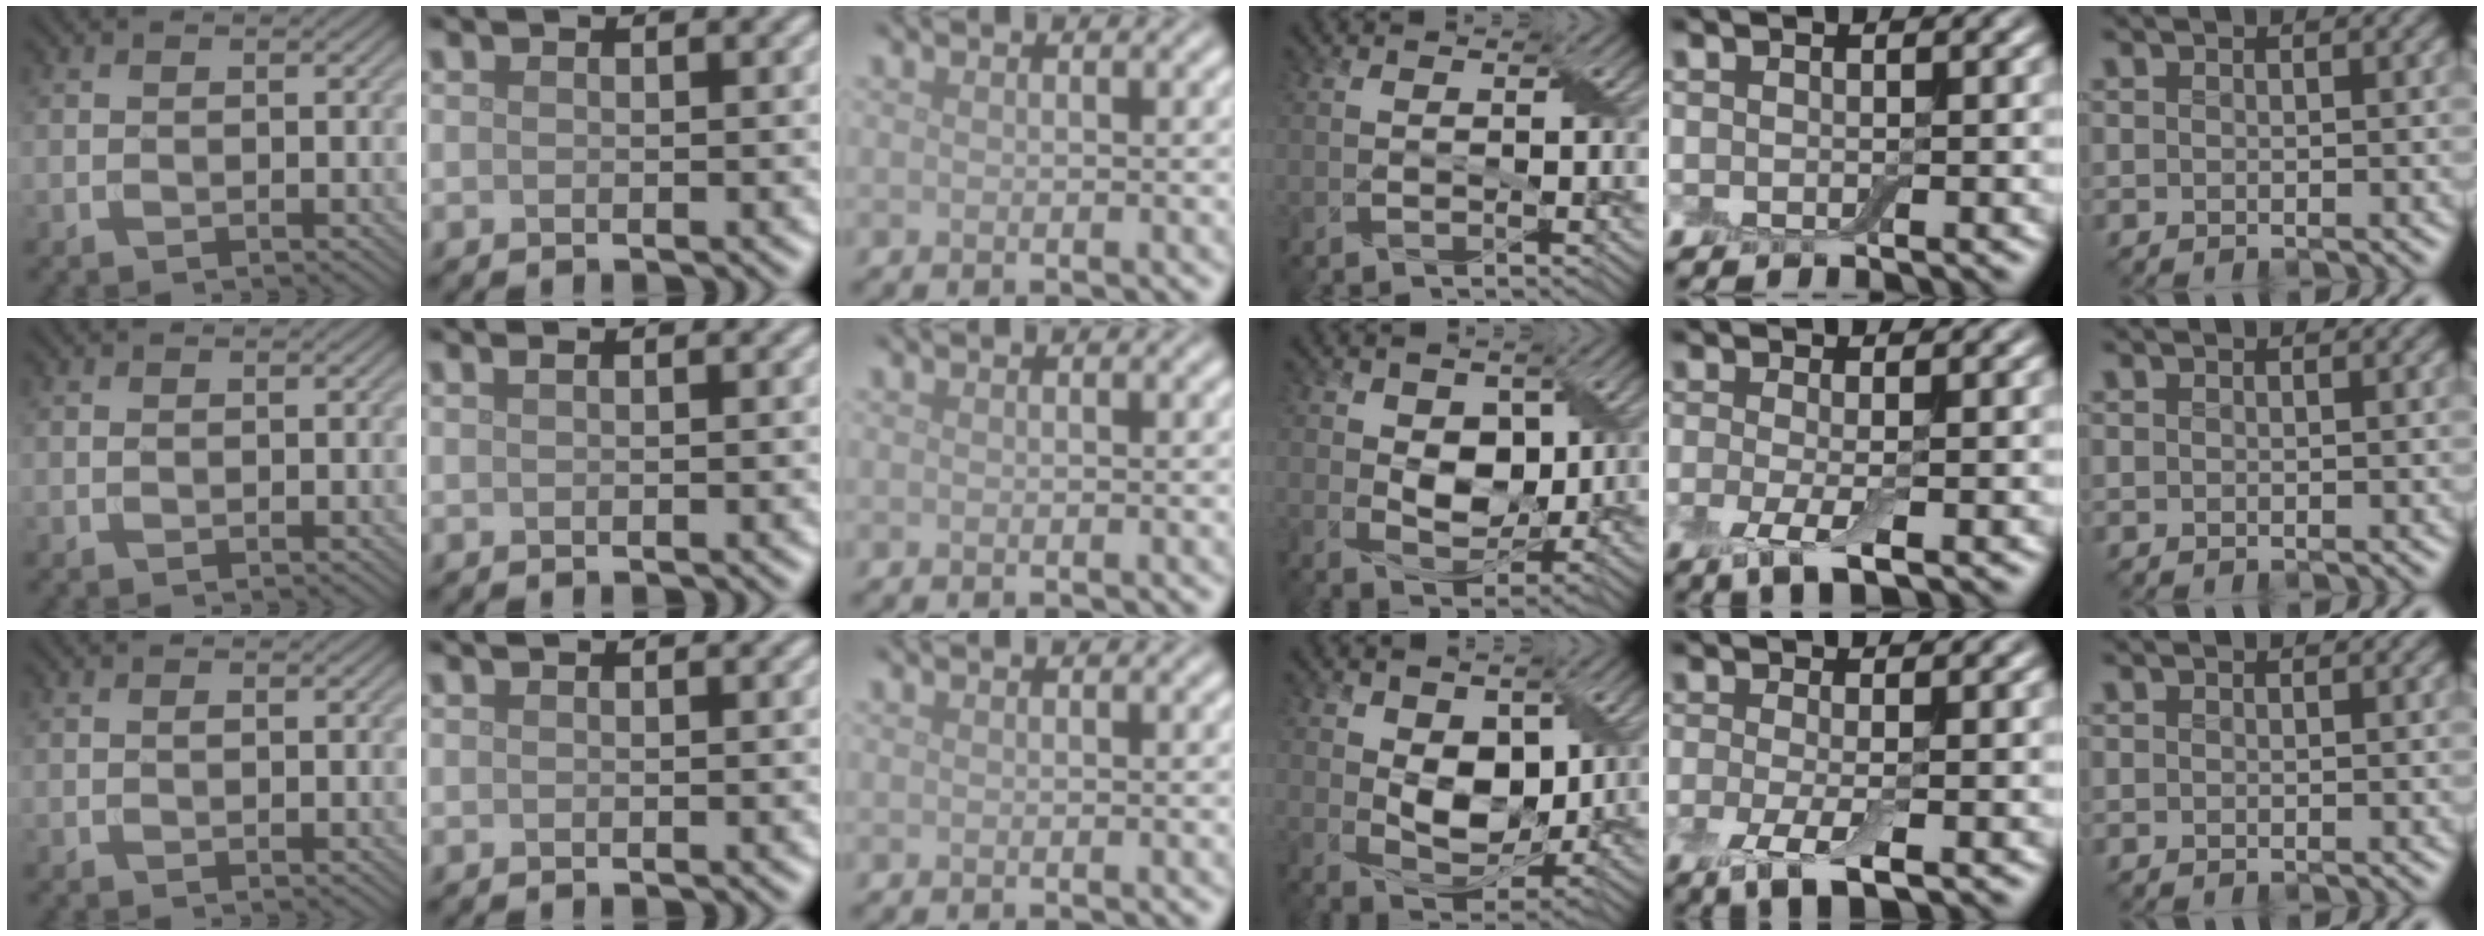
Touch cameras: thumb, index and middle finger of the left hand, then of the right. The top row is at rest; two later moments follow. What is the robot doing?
{"motion": "peel", "object": "small bumper sticker"}